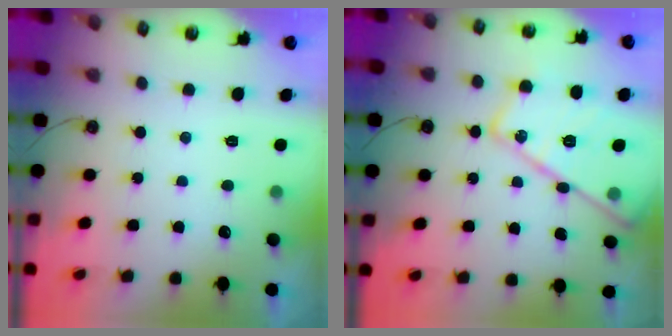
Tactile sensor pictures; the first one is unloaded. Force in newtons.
{"total": 21.5, "press": 21.4, "slide": 2.0}